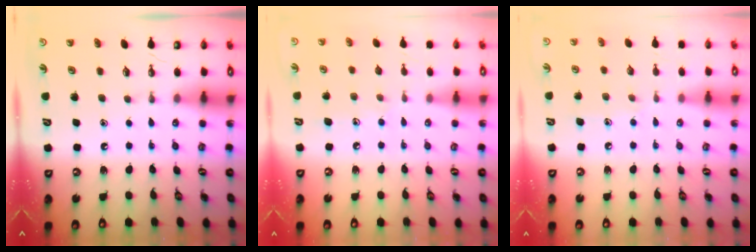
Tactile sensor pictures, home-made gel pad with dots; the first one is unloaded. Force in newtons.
{"total": 6.2, "press": 6.2, "slide": 0.4}
{"total": 6.2, "press": 6.2, "slide": 0.6}